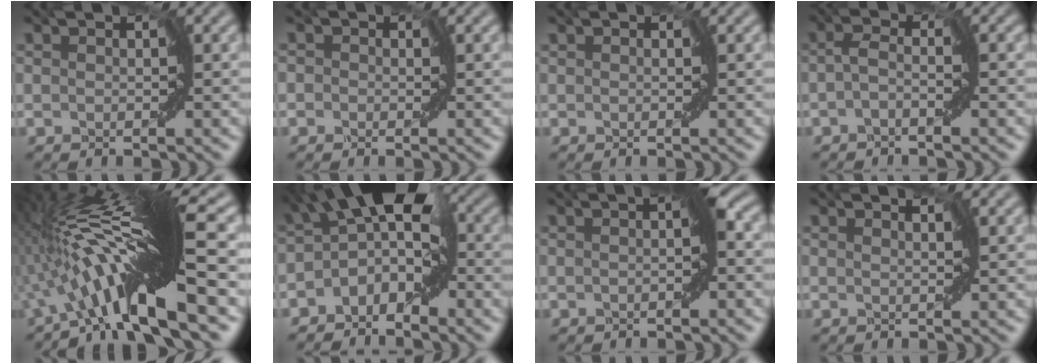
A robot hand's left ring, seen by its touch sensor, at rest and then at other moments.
{"total": 1.3, "force": [0.1, 1.2, 0.1], "torque": [0.016, 0.010, -0.020]}
{"total": 0.0}
{"total": 1.4, "force": [-0.5, 0.1, 1.3], "torque": [-0.030, 0.005, -0.017]}
{"total": 13.5, "force": [-2.3, 1.9, 13.2], "torque": [-0.221, 0.026, -0.034]}
{"total": 7.1, "force": [-1.4, 3.7, 5.9], "torque": [-0.090, 0.015, -0.042]}
{"total": 2.2, "force": [-0.3, 0.6, 2.1], "torque": [-0.034, 0.004, -0.011]}
{"total": 0.5, "force": [0.4, -0.3, 0.2], "torque": [-0.003, -0.002, 0.007]}